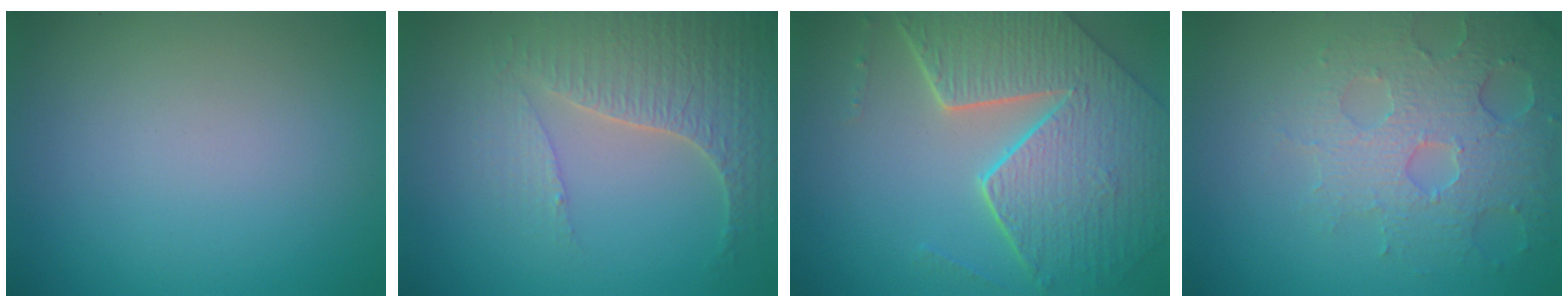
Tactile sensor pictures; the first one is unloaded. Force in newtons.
{"total": 3.9, "press": 3.8, "slide": 0.7}
{"total": 8.9, "press": 6.3, "slide": 6.3}
{"total": 4.6, "press": 4.3, "slide": 1.6}